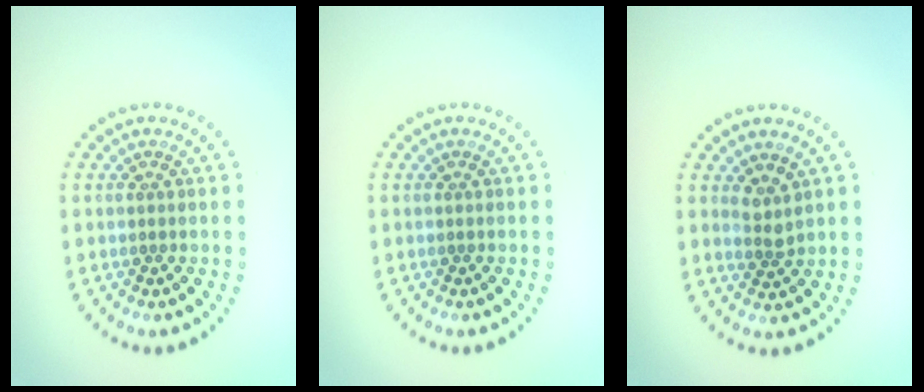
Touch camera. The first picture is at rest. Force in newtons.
{"total": 0.0}
{"total": 1.5, "press": 1.2, "slide": 0.9}